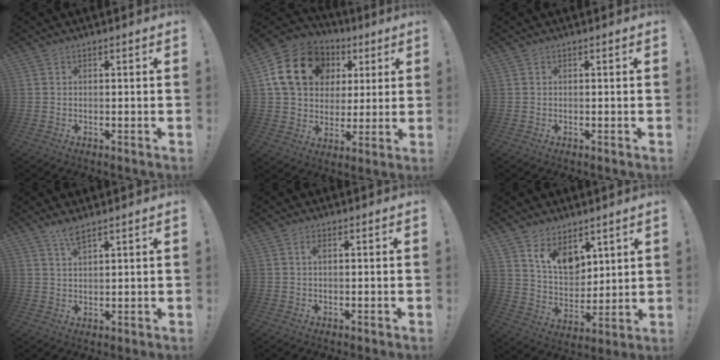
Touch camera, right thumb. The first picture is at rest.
{"total": 20.0, "force": [7.1, 15.0, 11.1], "torque": [-0.174, -0.010, 0.147]}
{"total": 0.0}
{"total": 4.0, "force": [3.0, 0.6, 2.5], "torque": [-0.040, -0.017, 0.051]}
{"total": 1.3, "force": [0.2, 0.3, 1.3], "torque": [-0.021, 0.001, 0.001]}
{"total": 11.3, "force": [7.4, 7.2, 4.7], "torque": [-0.086, -0.048, 0.145]}